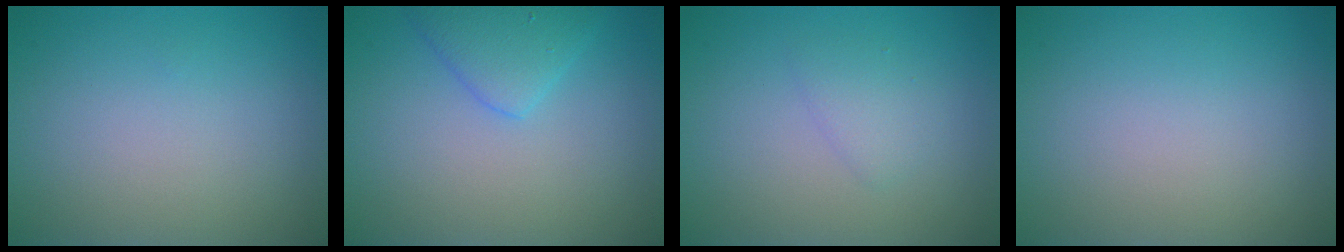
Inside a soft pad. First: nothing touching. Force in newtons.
{"total": 2.8, "press": 2.8, "slide": 0.2}
{"total": 1.4, "press": 1.4, "slide": 0.0}
{"total": 0.0}